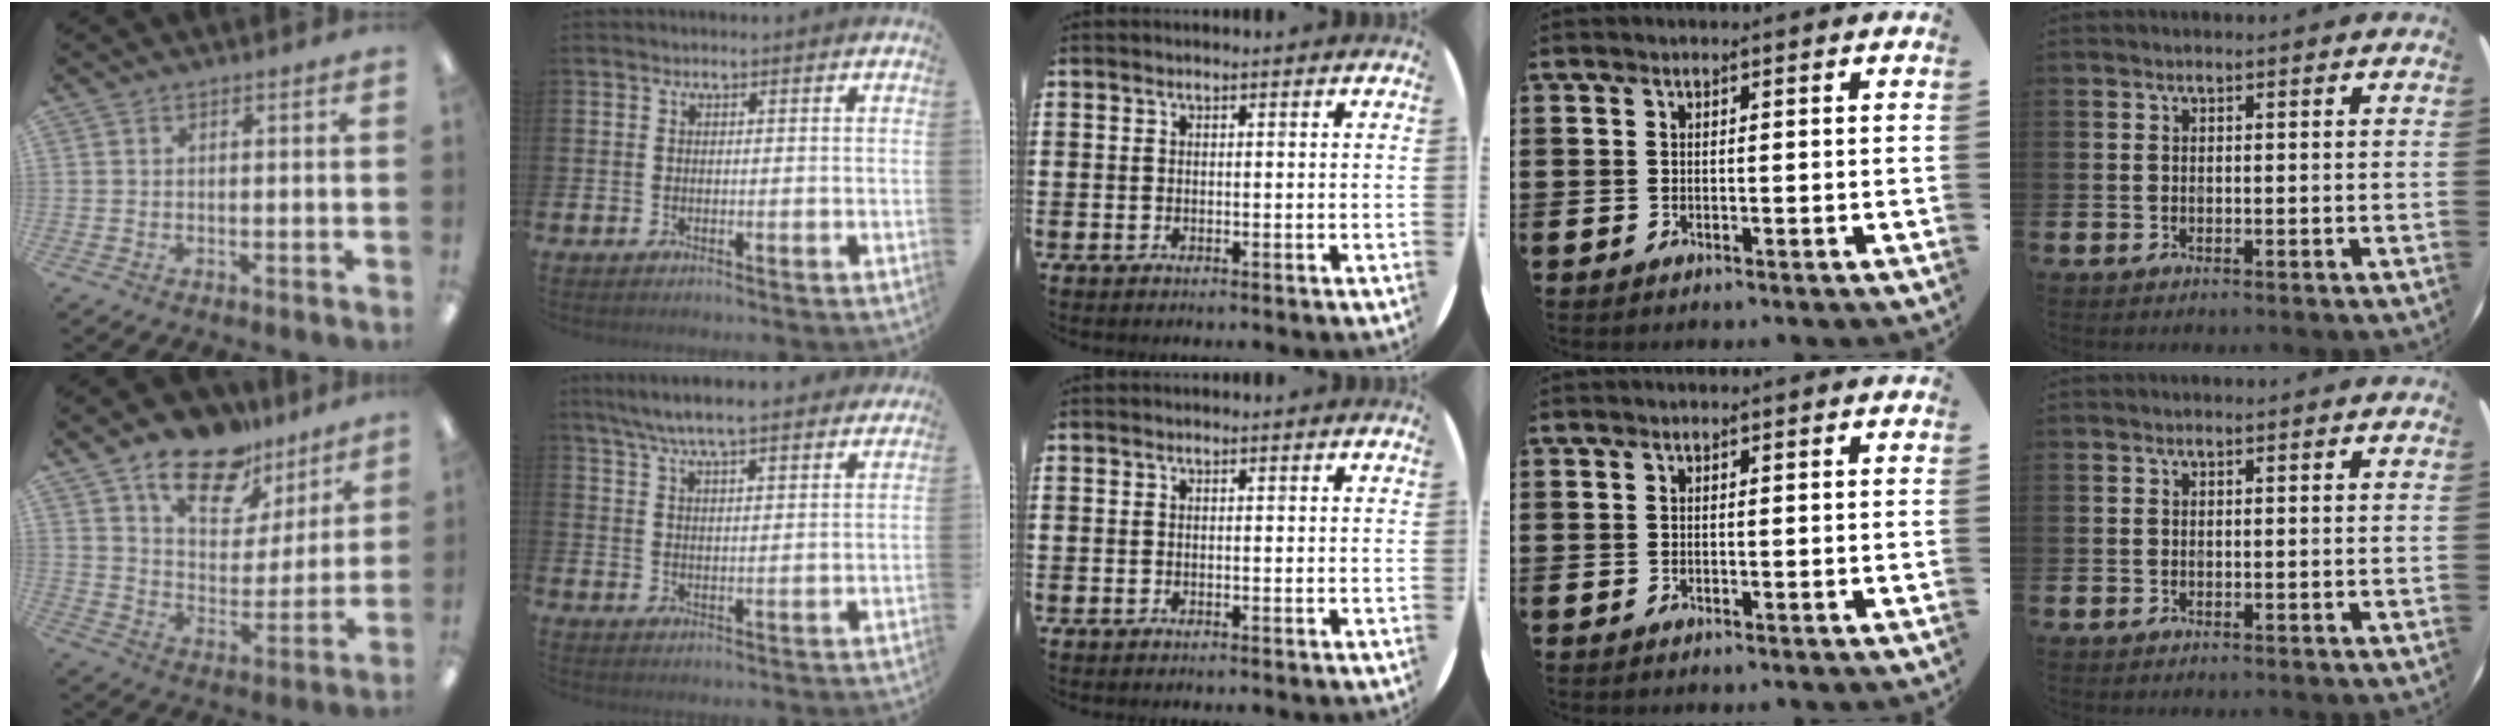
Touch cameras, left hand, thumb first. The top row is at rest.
{"thumb": {"total": 21.3, "force": [15.5, 9.9, 10.9], "torque": [-0.203, -0.092, 0.276]}, "index": {"total": 7.3, "force": [6.8, 0.7, 2.5], "torque": [-0.067, -0.027, 0.123]}}